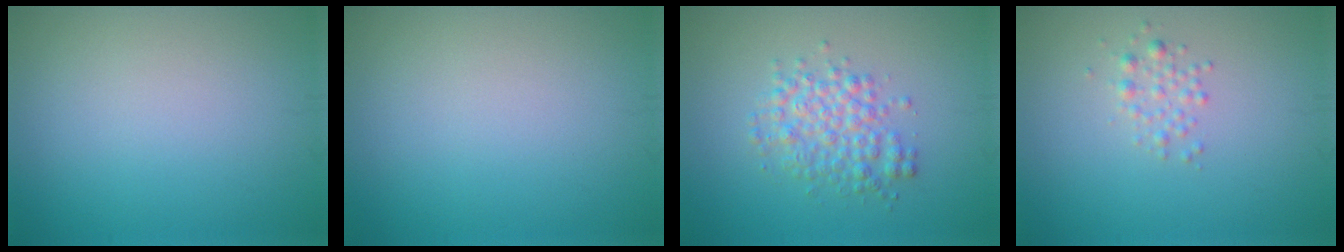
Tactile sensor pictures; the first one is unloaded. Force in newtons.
{"total": 0.0}
{"total": 3.5, "press": 3.5, "slide": 0.0}
{"total": 1.4, "press": 1.4, "slide": 0.1}